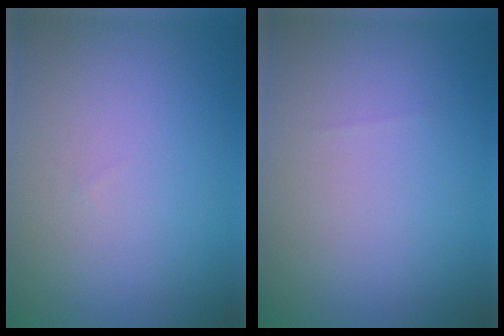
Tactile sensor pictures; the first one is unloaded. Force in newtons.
{"total": 0.0}